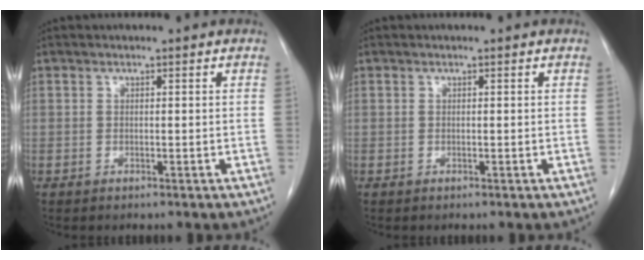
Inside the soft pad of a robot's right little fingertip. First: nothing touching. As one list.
[{"total": 0.0}]